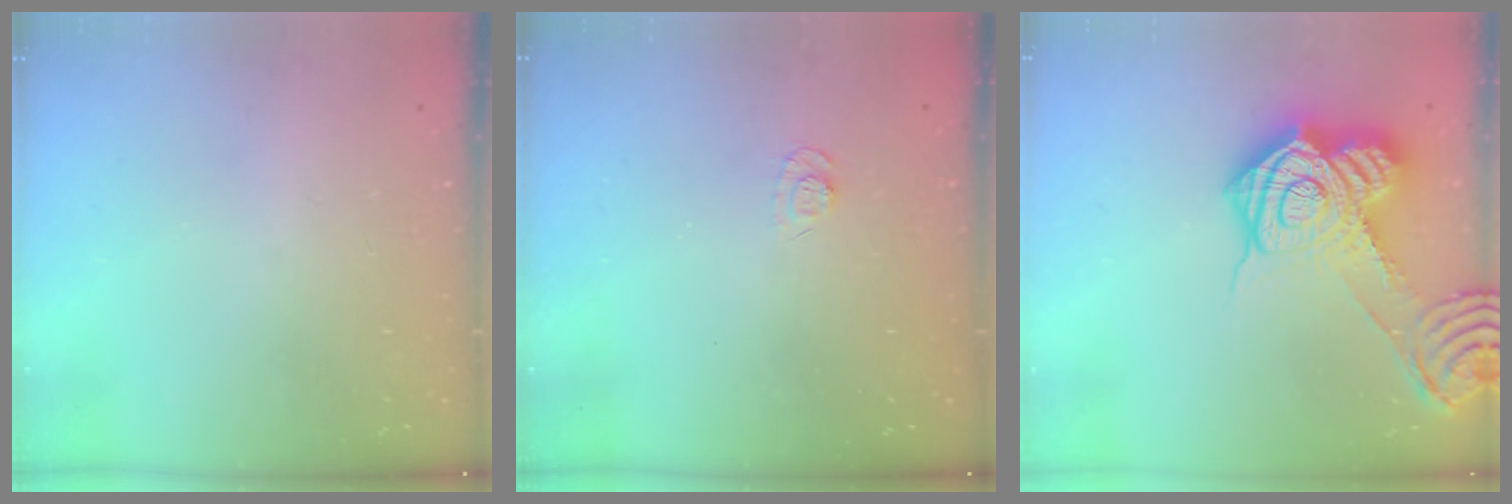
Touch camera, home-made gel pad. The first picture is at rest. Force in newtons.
{"total": 5.2, "press": 5.1, "slide": 1.2}
{"total": 24.2, "press": 24.1, "slide": 1.9}